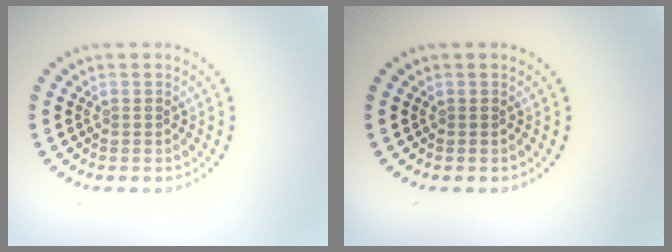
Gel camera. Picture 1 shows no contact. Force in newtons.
{"total": 0.0}